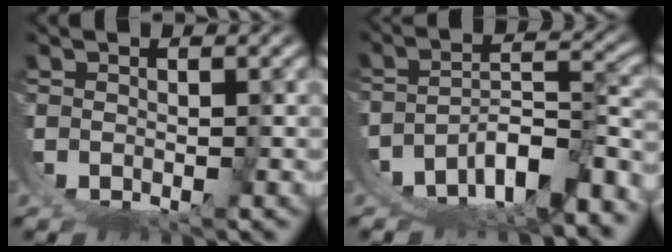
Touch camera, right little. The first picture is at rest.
{"total": 11.1, "force": [-5.4, 6.9, 6.7], "torque": [-0.124, -0.024, -0.078]}